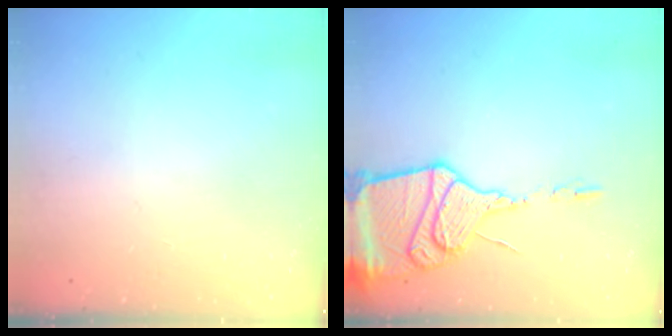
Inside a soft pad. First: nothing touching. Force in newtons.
{"total": 16.9, "press": 16.8, "slide": 1.6}